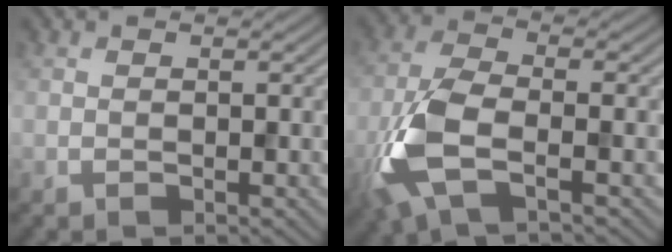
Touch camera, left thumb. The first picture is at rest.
{"total": 8.7, "force": [-3.1, 3.7, 7.3], "torque": [-0.186, -0.012, -0.077]}